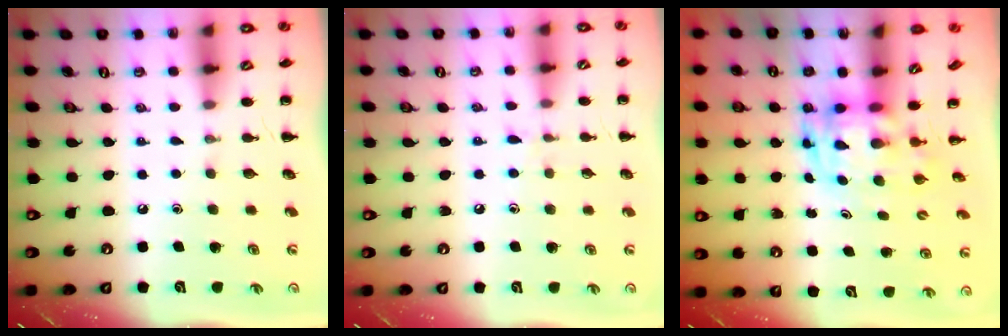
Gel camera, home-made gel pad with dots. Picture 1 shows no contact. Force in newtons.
{"total": 4.8, "press": 4.4, "slide": 1.9}
{"total": 3.1, "press": 3.0, "slide": 0.7}